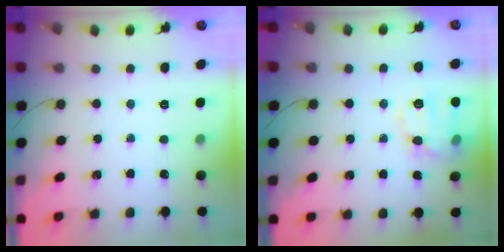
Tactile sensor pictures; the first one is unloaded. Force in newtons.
{"total": 12.4, "press": 12.4, "slide": 0.3}